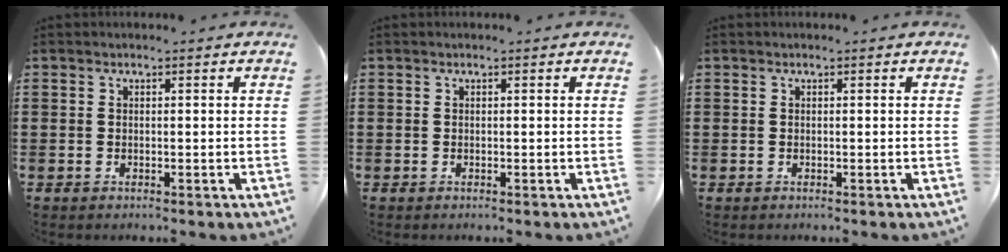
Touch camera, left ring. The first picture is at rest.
{"total": 0.0}
{"total": 0.0}